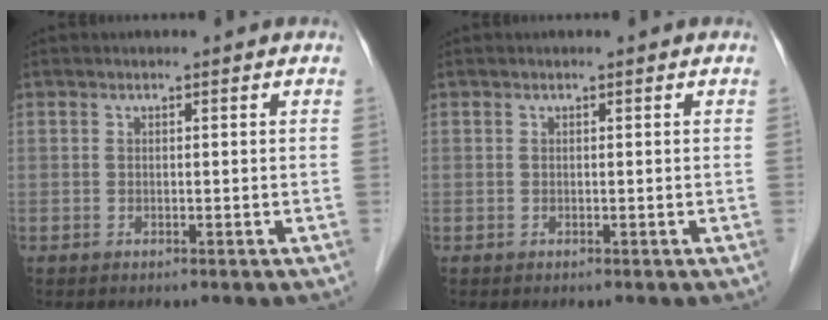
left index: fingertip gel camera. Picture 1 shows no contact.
{"total": 0.0}